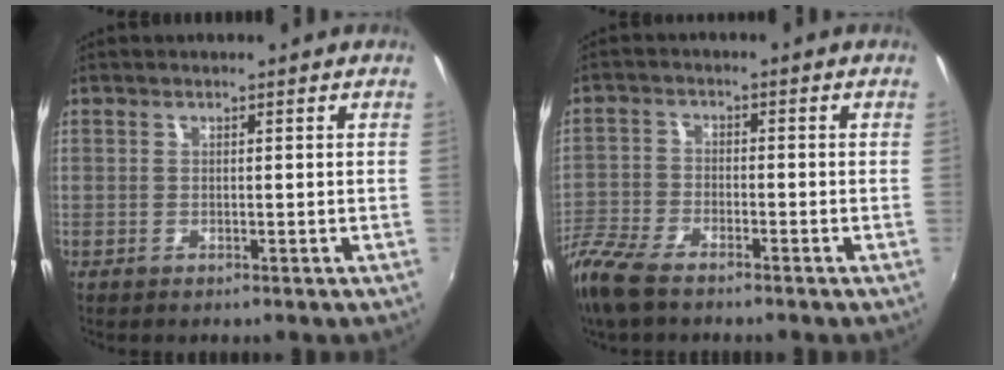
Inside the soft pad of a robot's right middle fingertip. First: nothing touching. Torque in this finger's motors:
{"motor_torque": [1.07, -1.07, 0.11, 0.11]}